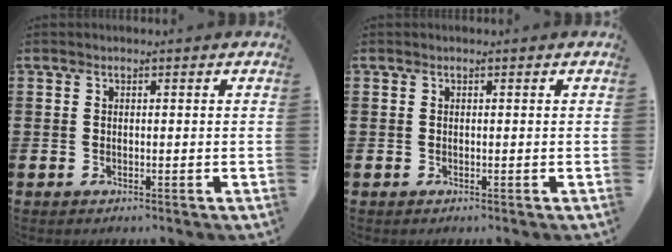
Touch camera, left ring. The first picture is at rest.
{"total": 0.0}